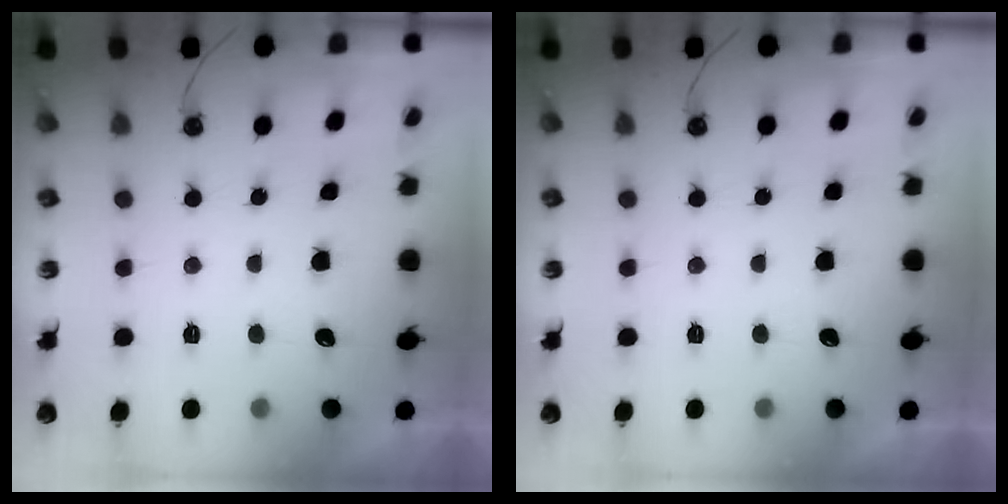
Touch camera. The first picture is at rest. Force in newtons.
{"total": 0.0}